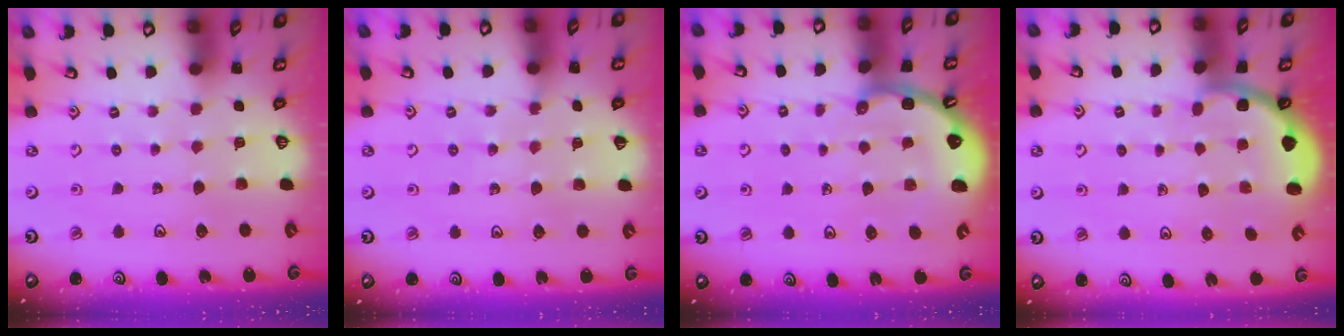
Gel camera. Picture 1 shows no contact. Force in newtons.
{"total": 5.2, "press": 5.1, "slide": 1.3}
{"total": 3.3, "press": 3.3, "slide": 0.5}
{"total": 1.8, "press": 1.8, "slide": 0.2}